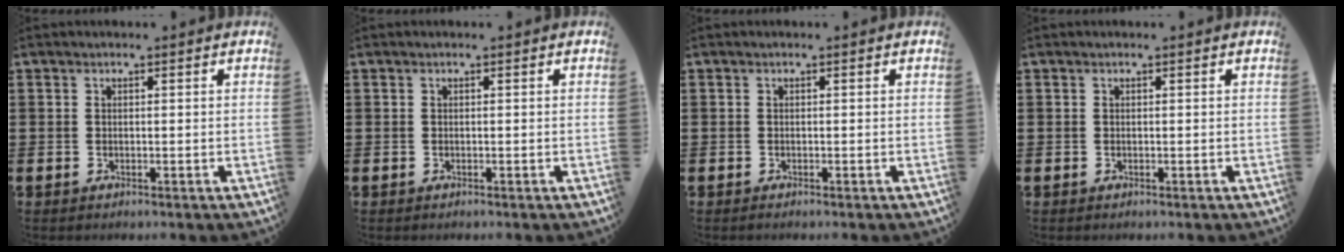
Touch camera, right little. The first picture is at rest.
{"total": 0.0}
{"total": 0.0}
{"total": 0.0}